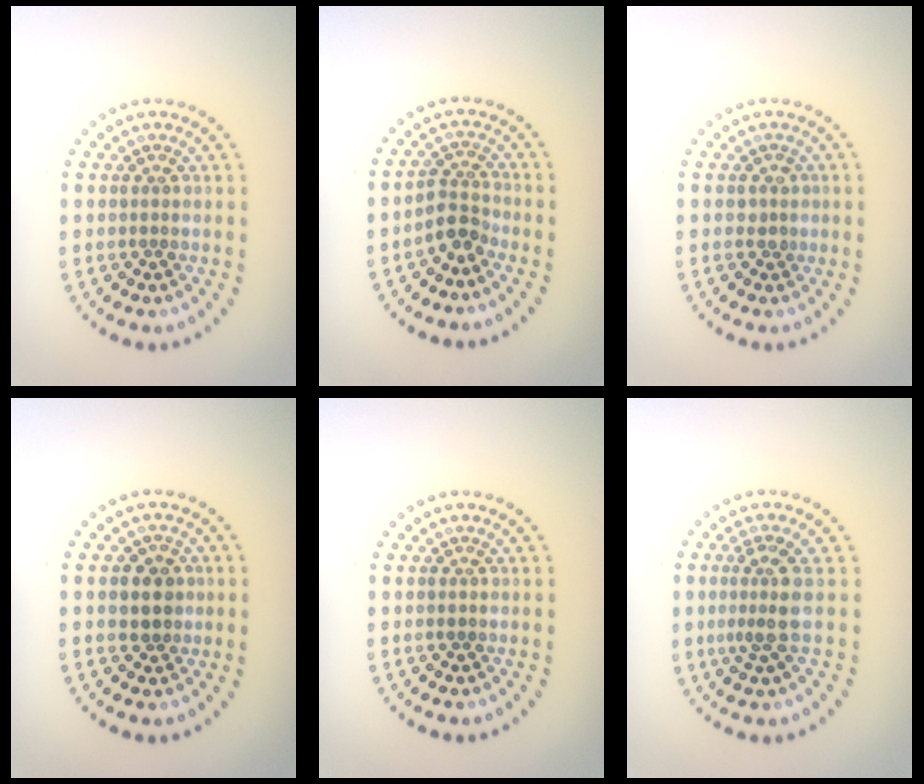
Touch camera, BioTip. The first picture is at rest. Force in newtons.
{"total": 2.3, "press": 1.7, "slide": 1.5}
{"total": 1.0, "press": 0.9, "slide": 0.5}
{"total": 2.6, "press": 2.4, "slide": 1.0}
{"total": 0.6, "press": 0.6, "slide": 0.1}
{"total": 2.6, "press": 1.9, "slide": 1.7}